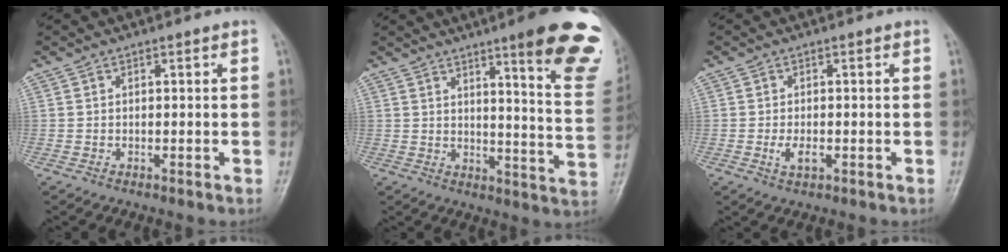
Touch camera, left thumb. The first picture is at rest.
{"total": 19.7, "force": [12.0, 3.0, 15.4], "torque": [-0.163, -0.064, 0.147]}
{"total": 2.7, "force": [-0.7, 1.4, 2.2], "torque": [-0.042, -0.001, -0.011]}